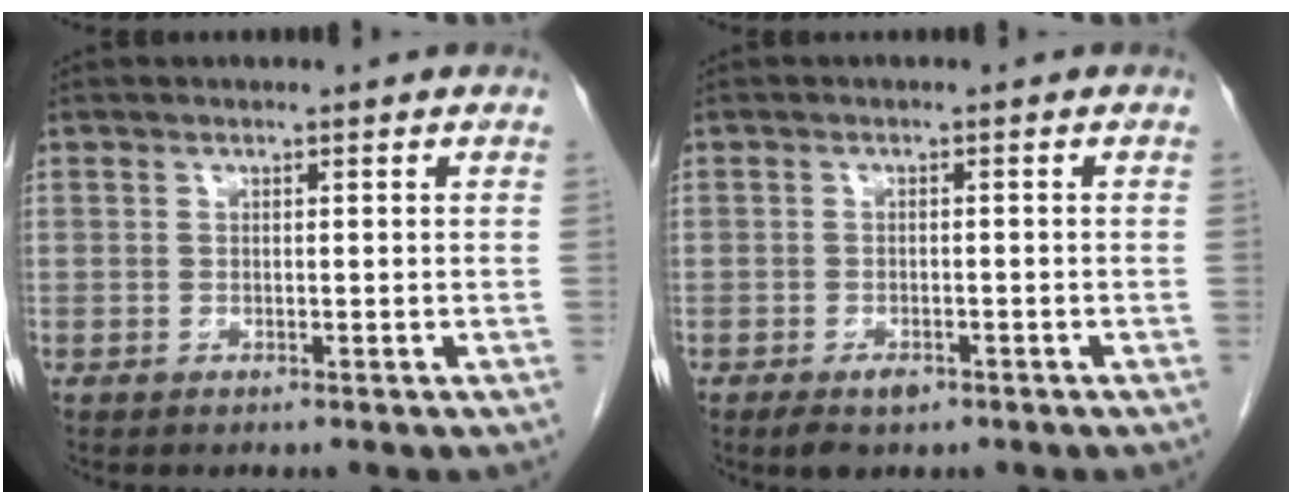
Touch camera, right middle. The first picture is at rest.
{"total": 3.1, "force": [-1.8, 1.5, 2.0], "torque": [-0.038, -0.003, -0.022]}